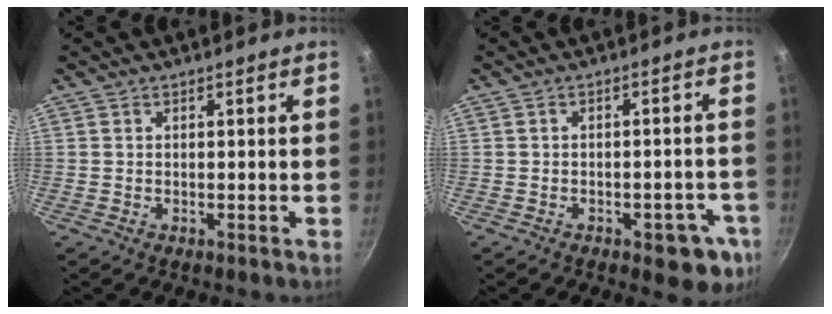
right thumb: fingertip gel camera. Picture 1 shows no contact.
{"total": 8.7, "force": [-3.7, 4.2, 6.7], "torque": [-0.042, 0.018, -0.040]}